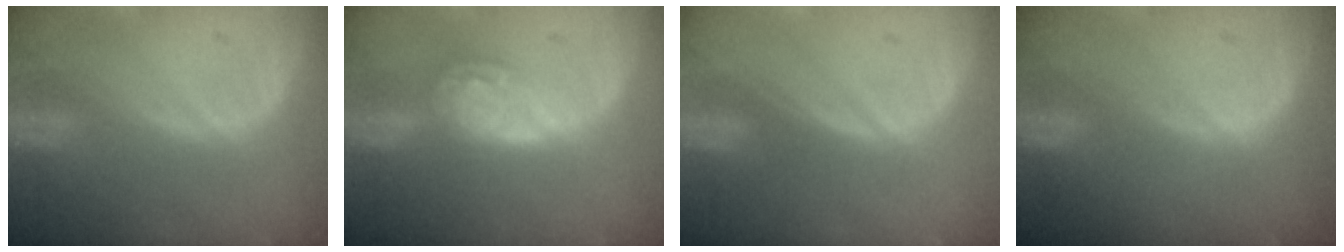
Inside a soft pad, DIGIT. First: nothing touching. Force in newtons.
{"total": 5.9, "press": 5.9, "slide": 0.3}
{"total": 0.0}
{"total": 0.0}